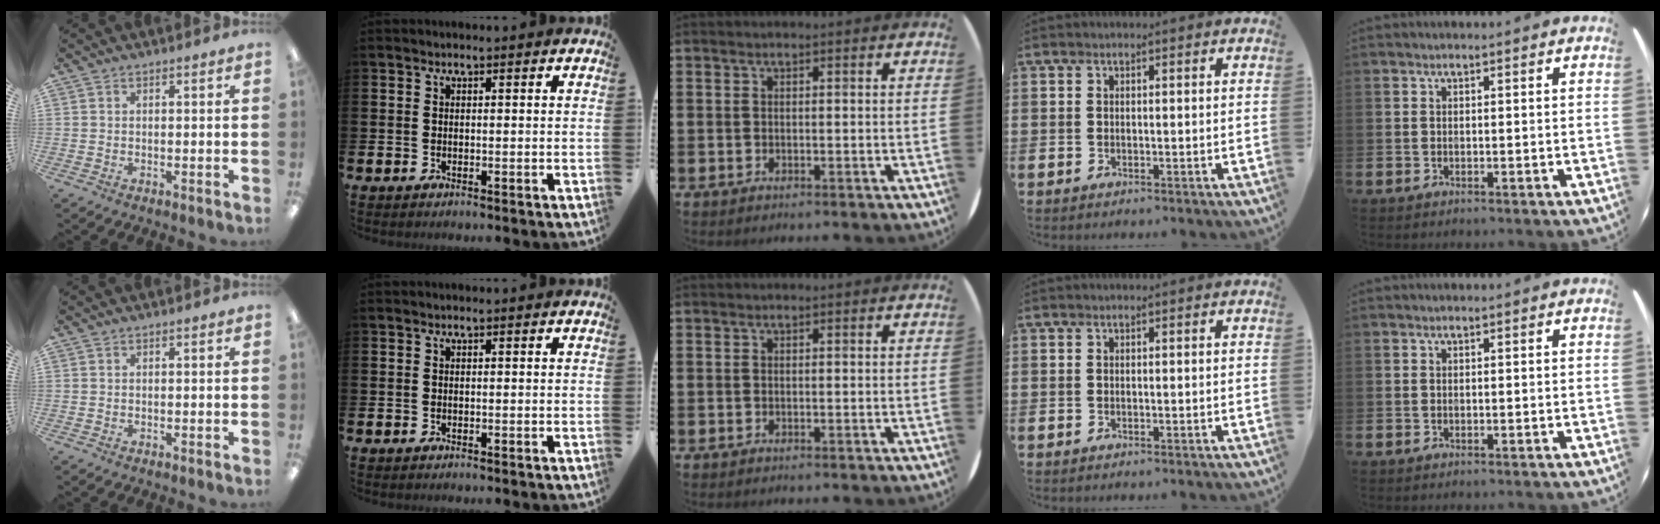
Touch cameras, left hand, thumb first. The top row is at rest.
{}